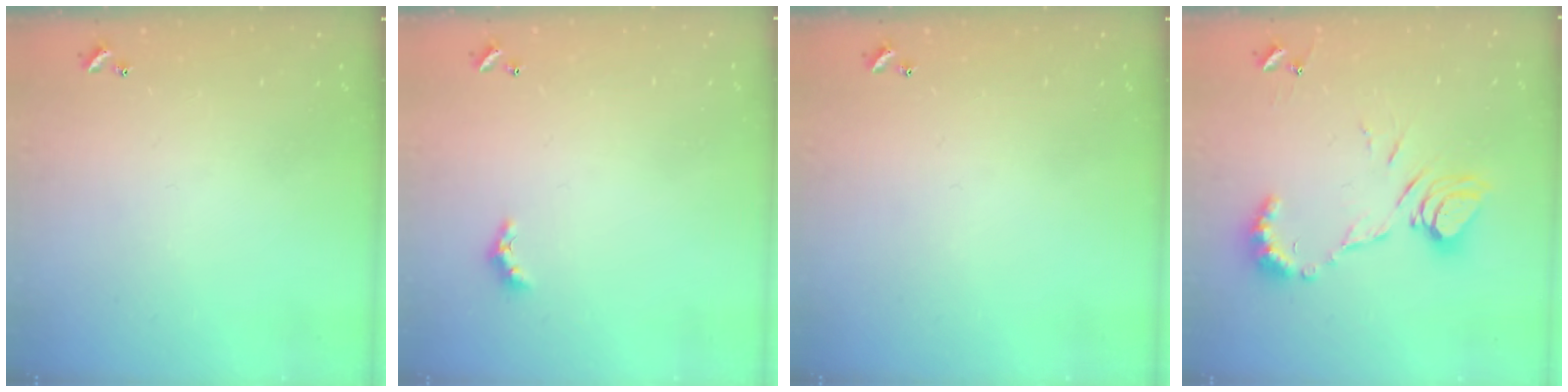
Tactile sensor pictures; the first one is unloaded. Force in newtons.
{"total": 2.6, "press": 2.5, "slide": 0.6}
{"total": 0.0}
{"total": 12.0, "press": 12.0, "slide": 1.4}